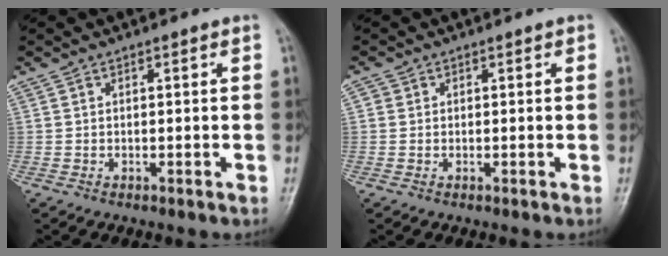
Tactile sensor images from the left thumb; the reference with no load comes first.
{"total": 1.2, "force": [0.3, 1.1, 0.3], "torque": [0.009, 0.002, 0.000]}